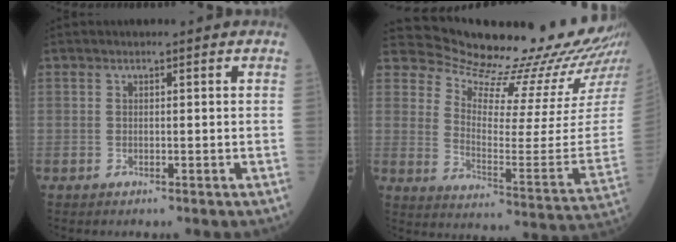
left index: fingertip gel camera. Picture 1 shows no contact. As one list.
[{"total": 19.7, "force": [19.0, 0.6, 5.1], "torque": [-0.096, -0.123, 0.246]}]